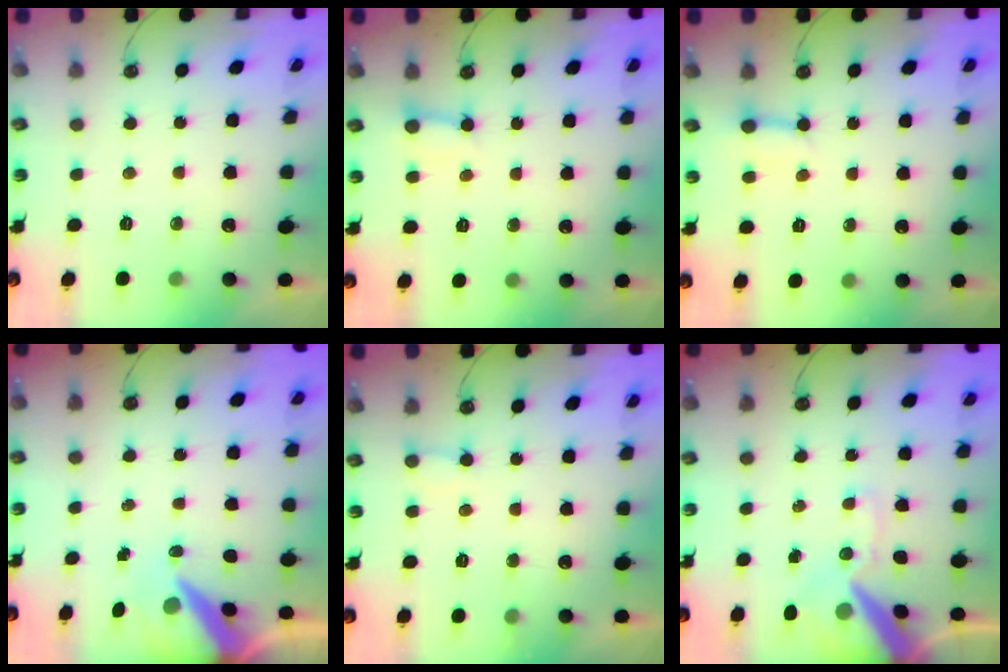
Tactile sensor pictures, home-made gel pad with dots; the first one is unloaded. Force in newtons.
{"total": 2.5, "press": 2.5, "slide": 0.1}
{"total": 3.1, "press": 3.0, "slide": 0.4}
{"total": 9.0, "press": 9.0, "slide": 0.8}
{"total": 5.4, "press": 5.4, "slide": 0.5}
{"total": 13.9, "press": 13.7, "slide": 2.2}